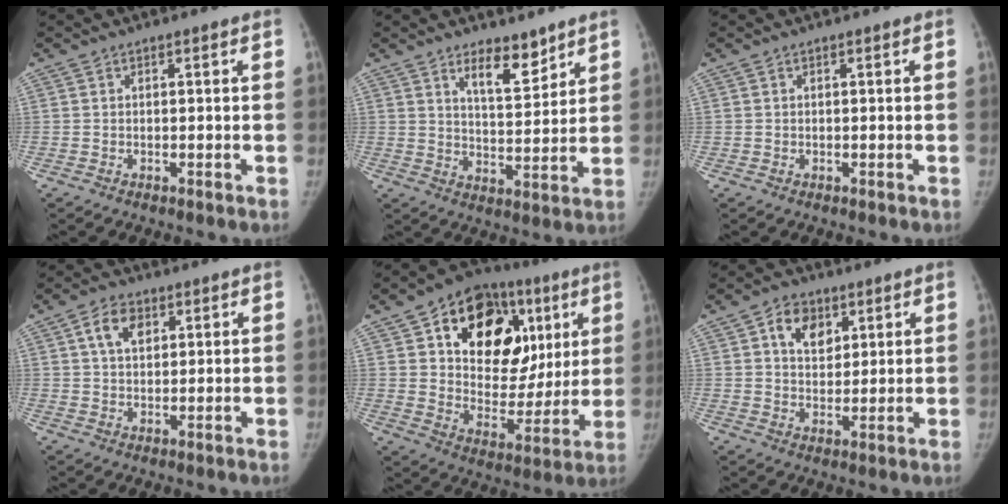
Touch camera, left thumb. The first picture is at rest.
{"total": 7.9, "force": [5.6, 3.0, 4.6], "torque": [-0.050, -0.047, 0.094]}
{"total": 0.0}
{"total": 5.9, "force": [2.4, 3.8, 3.9], "torque": [-0.054, -0.002, 0.040]}
{"total": 25.3, "force": [9.2, 16.6, 16.7], "torque": [-0.188, 0.002, 0.144]}
{"total": 7.4, "force": [3.2, 5.2, 4.2], "torque": [-0.038, -0.014, 0.052]}